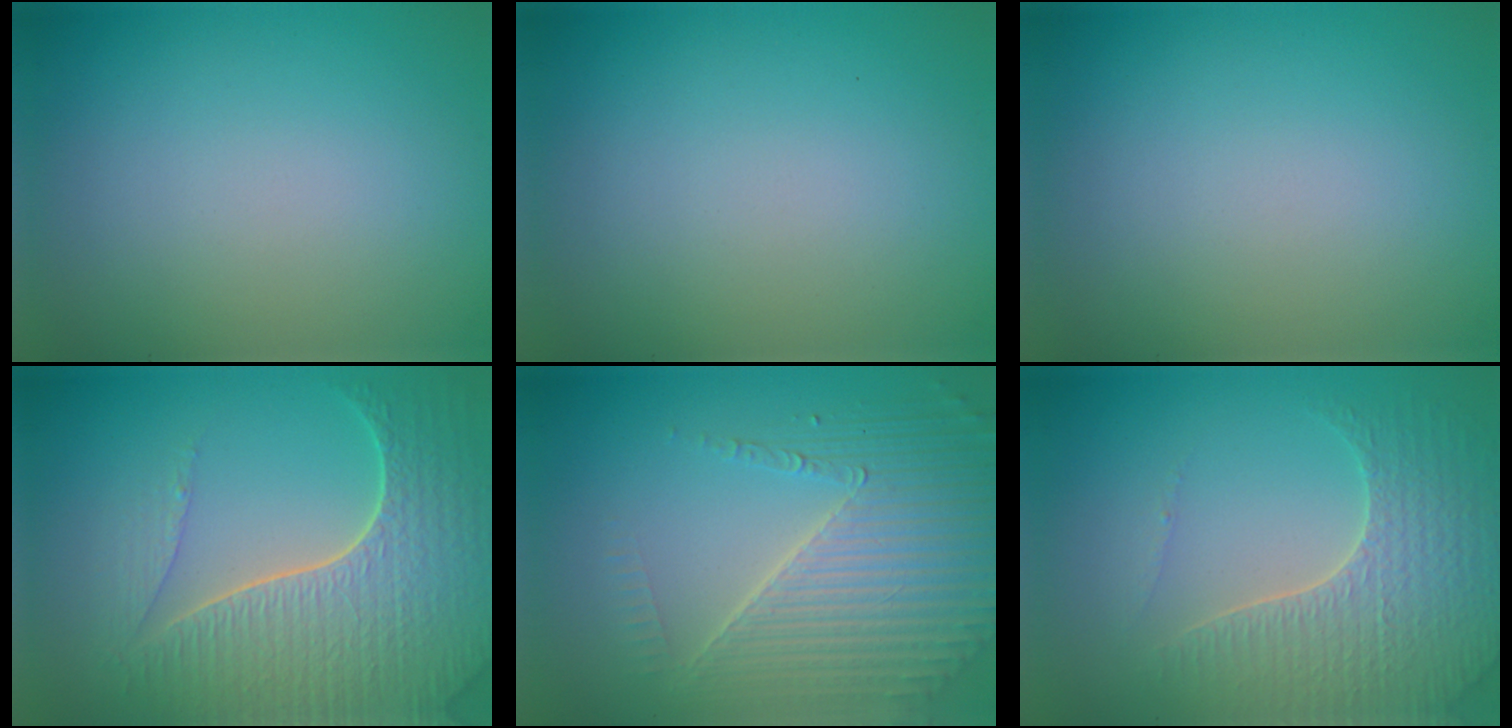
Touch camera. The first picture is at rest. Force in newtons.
{"total": 0.0}
{"total": 0.0}
{"total": 7.6, "press": 5.6, "slide": 5.1}
{"total": 6.3, "press": 4.8, "slide": 4.1}
{"total": 4.6, "press": 4.2, "slide": 1.9}